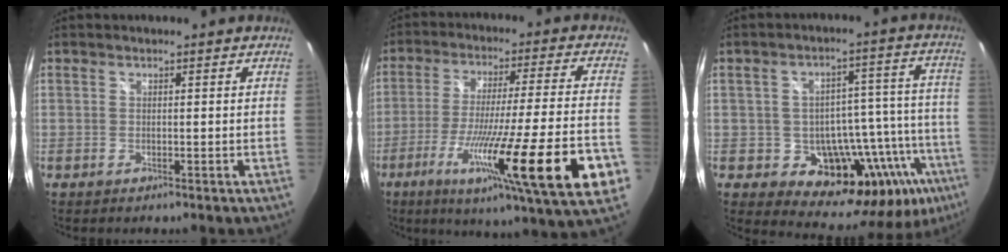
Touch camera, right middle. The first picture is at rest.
{"total": 26.0, "force": [-10.9, 0.9, 23.6], "torque": [-0.383, -0.089, -0.168]}
{"total": 19.0, "force": [-9.0, 11.6, 12.1], "torque": [-0.157, 0.013, -0.112]}